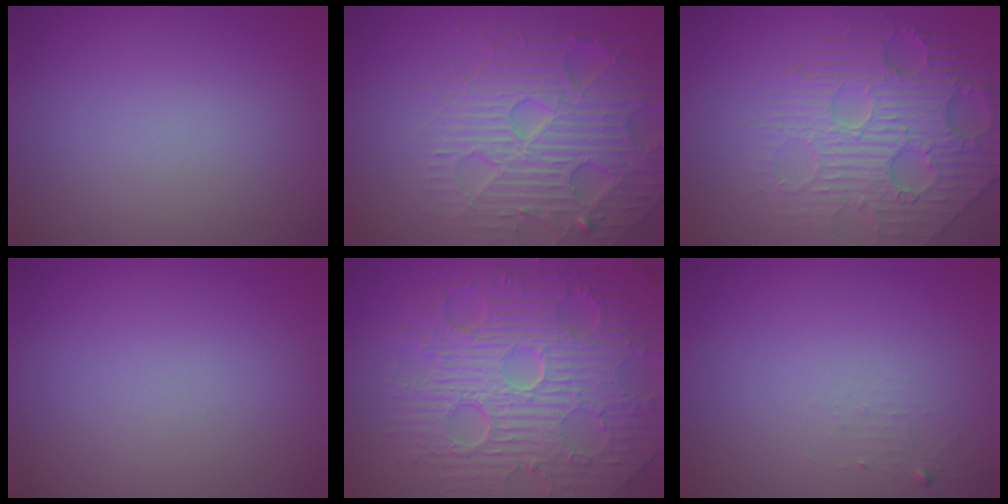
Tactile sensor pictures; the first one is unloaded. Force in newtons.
{"total": 7.0, "press": 6.9, "slide": 1.4}
{"total": 7.3, "press": 5.4, "slide": 4.9}
{"total": 0.0}
{"total": 11.7, "press": 7.4, "slide": 9.0}
{"total": 1.0, "press": 1.0, "slide": 0.1}